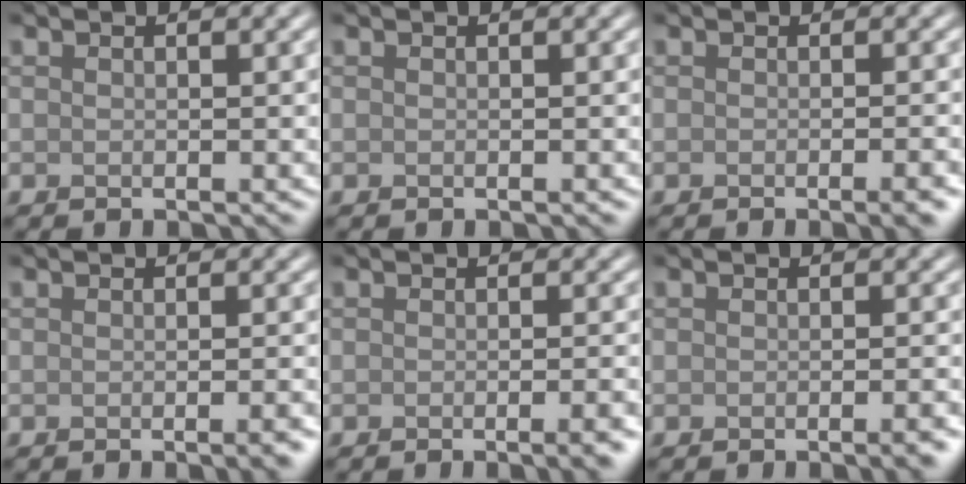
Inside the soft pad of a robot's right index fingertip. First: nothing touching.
{"total": 0.0}
{"total": 3.1, "force": [-1.3, 1.0, 2.6], "torque": [-0.012, 0.003, -0.017]}
{"total": 2.6, "force": [-1.1, 0.8, 2.2], "torque": [-0.013, 0.000, -0.015]}
{"total": 3.6, "force": [-1.8, 1.0, 2.9], "torque": [-0.017, 0.004, -0.023]}
{"total": 2.4, "force": [-1.2, 0.6, 2.0], "torque": [-0.014, 0.000, -0.018]}